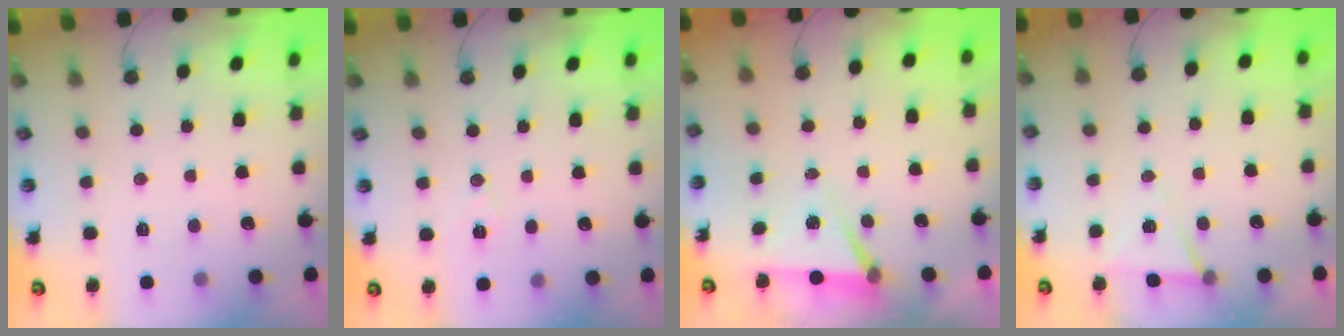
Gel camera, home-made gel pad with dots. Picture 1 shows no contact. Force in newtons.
{"total": 6.1, "press": 4.1, "slide": 4.6}
{"total": 5.2, "press": 2.6, "slide": 4.5}
{"total": 5.7, "press": 3.5, "slide": 4.5}